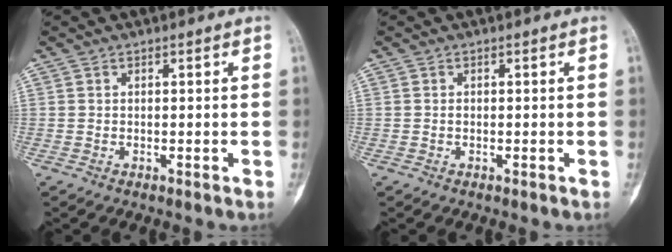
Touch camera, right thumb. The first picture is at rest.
{"total": 0.0}